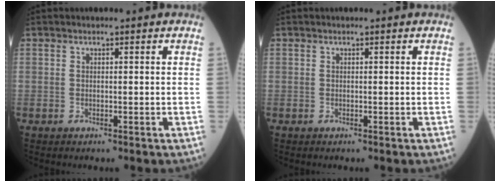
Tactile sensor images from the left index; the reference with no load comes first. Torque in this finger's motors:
{"motor_torque": [0.08, 0.08, 0.01, 0.00]}